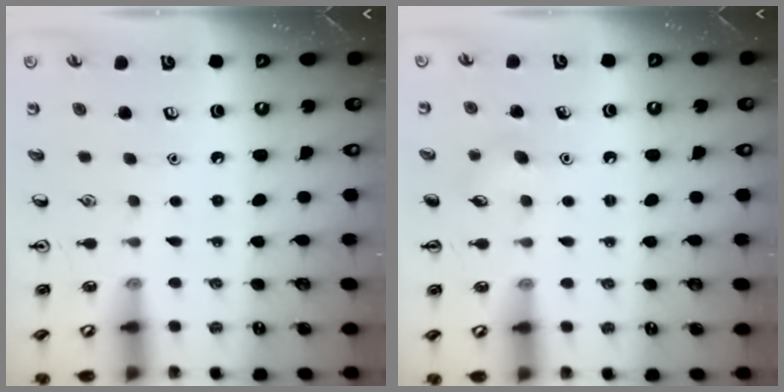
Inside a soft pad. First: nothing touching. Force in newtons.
{"total": 4.7, "press": 4.5, "slide": 1.2}